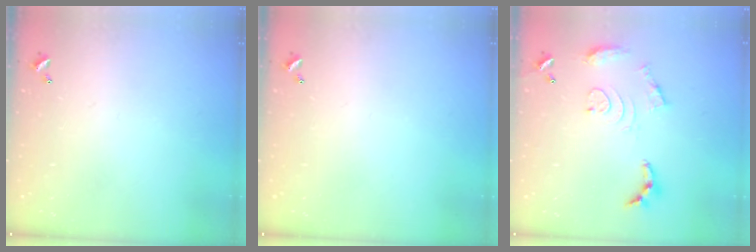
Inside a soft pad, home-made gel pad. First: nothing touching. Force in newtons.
{"total": 0.0}
{"total": 12.6, "press": 12.5, "slide": 1.3}